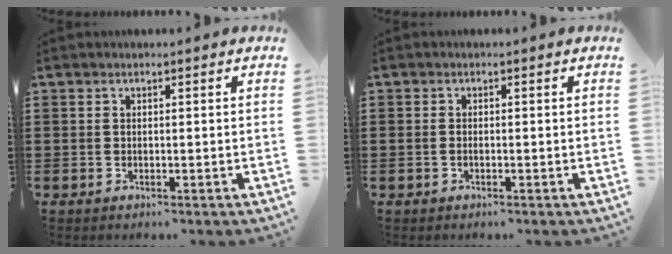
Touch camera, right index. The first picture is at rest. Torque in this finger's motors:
{"motor_torque": [-0.15, 0.29, 0.00, -0.01]}